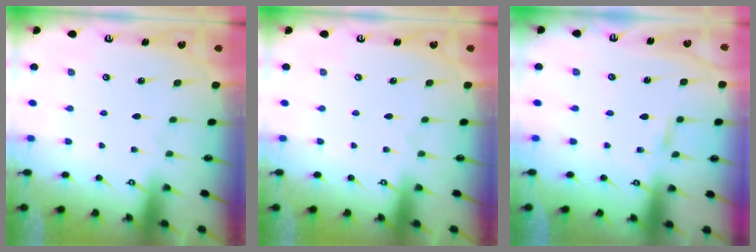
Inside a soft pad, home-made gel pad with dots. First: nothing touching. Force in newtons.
{"total": 0.0}
{"total": 1.4, "press": 1.4, "slide": 0.0}